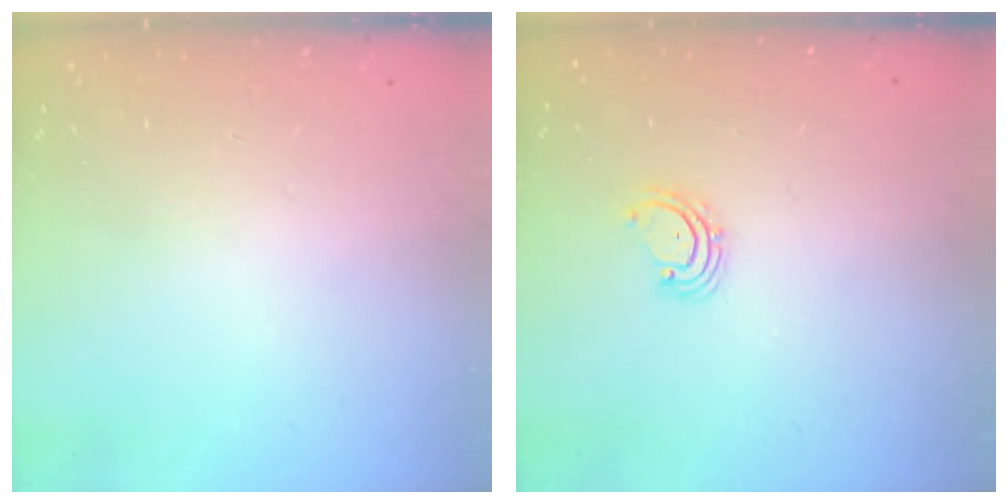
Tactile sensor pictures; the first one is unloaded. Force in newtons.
{"total": 2.8, "press": 2.8, "slide": 0.2}